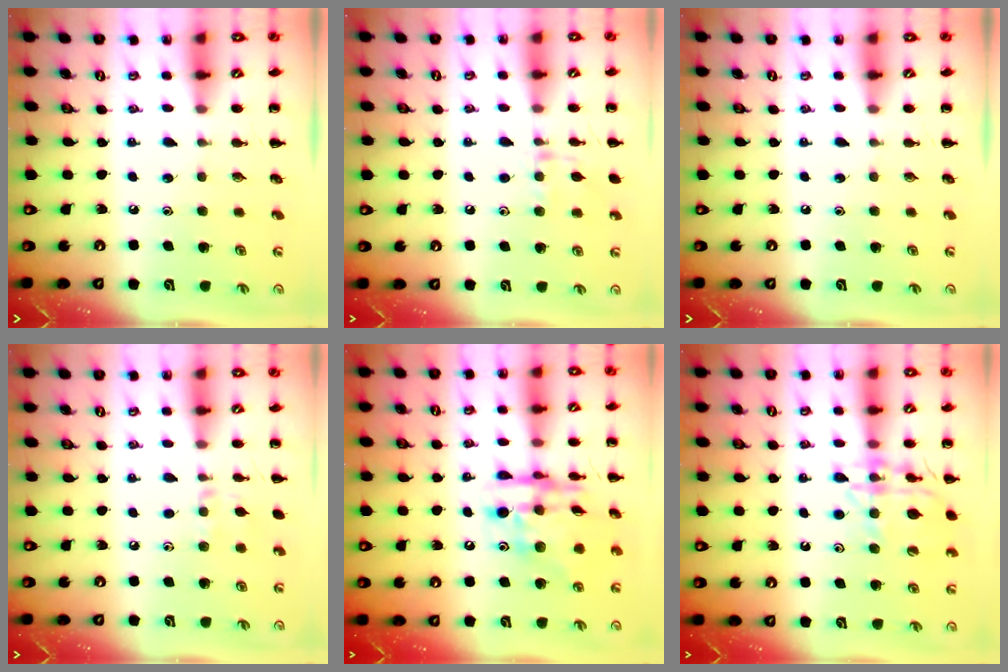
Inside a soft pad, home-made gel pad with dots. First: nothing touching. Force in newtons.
{"total": 8.0, "press": 7.9, "slide": 1.2}
{"total": 0.0}
{"total": 6.9, "press": 6.6, "slide": 1.9}
{"total": 14.9, "press": 14.4, "slide": 3.9}
{"total": 16.4, "press": 16.3, "slide": 2.0}